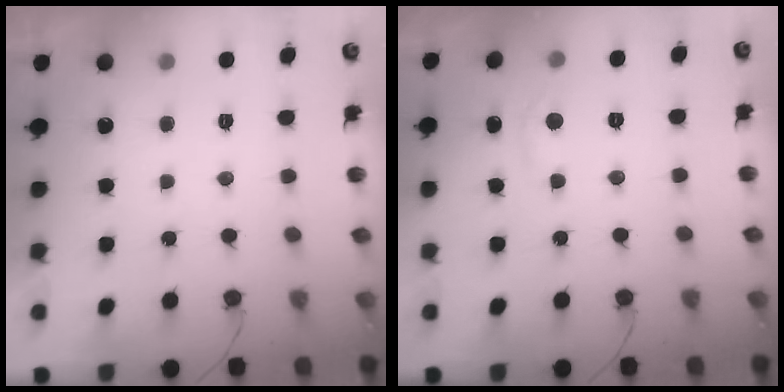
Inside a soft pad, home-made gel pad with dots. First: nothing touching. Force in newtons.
{"total": 3.1, "press": 3.1, "slide": 0.4}